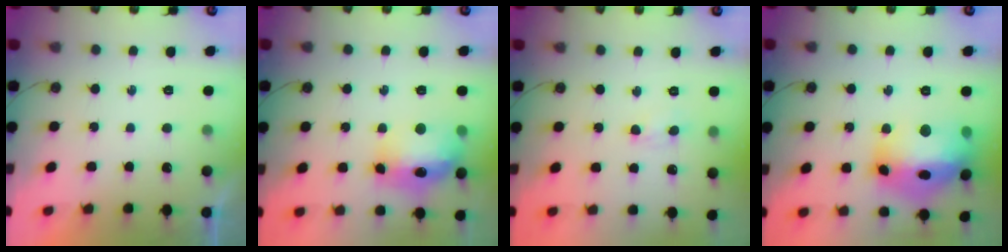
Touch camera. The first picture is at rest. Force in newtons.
{"total": 14.4, "press": 14.3, "slide": 1.1}
{"total": 4.6, "press": 4.6, "slide": 0.7}
{"total": 21.4, "press": 21.3, "slide": 2.4}